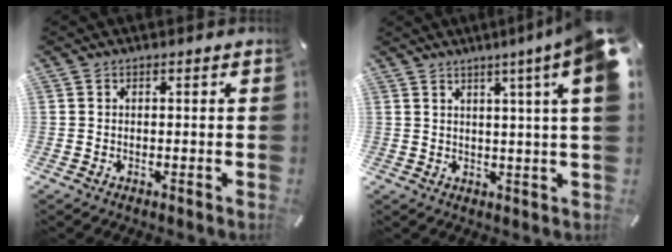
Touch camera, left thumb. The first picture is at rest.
{"total": 9.5, "force": [4.5, -0.2, 8.3], "torque": [-0.130, -0.025, 0.070]}